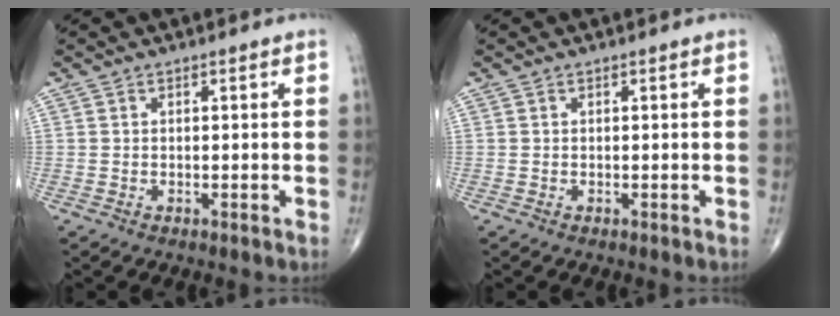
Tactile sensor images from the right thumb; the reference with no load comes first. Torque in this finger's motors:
{"motor_torque": [0.01, 0.01, -0.04, -0.02, 0.01]}